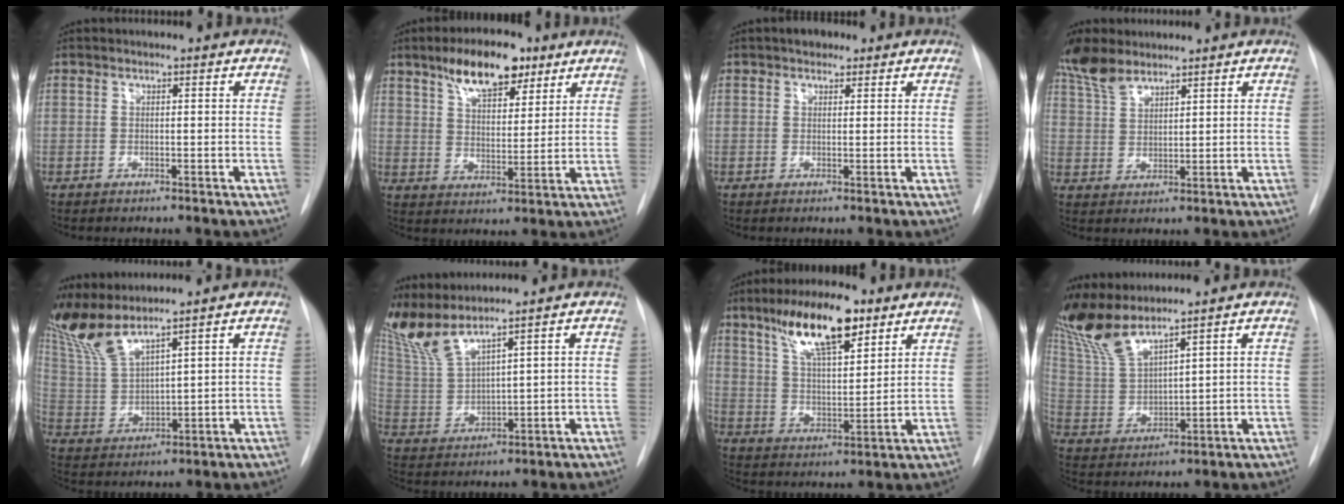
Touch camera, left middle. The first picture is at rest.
{"total": 10.7, "force": [7.0, 4.2, 6.9], "torque": [-0.116, 0.010, 0.121]}
{"total": 2.7, "force": [1.9, 1.5, 1.2], "torque": [-0.017, 0.008, 0.026]}
{"total": 6.8, "force": [5.7, 2.6, 2.8], "torque": [-0.064, 0.013, 0.118]}
{"total": 8.2, "force": [7.1, 0.4, 4.2], "torque": [-0.108, 0.000, 0.156]}
{"total": 7.5, "force": [6.4, -0.2, 3.8], "torque": [-0.103, 0.002, 0.145]}
{"total": 13.6, "force": [8.5, 3.5, 10.0], "torque": [-0.177, 0.010, 0.152]}
{"total": 8.7, "force": [7.6, 0.9, 4.2], "torque": [-0.106, -0.001, 0.165]}